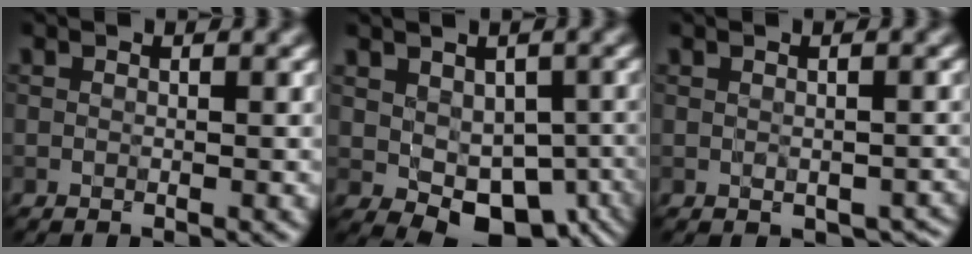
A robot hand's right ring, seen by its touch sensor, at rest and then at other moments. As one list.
[{"total": 7.2, "force": [-2.0, 4.7, 5.1], "torque": [-0.076, -0.017, -0.016]}, {"total": 2.5, "force": [-0.9, 1.8, 1.5], "torque": [-0.017, -0.015, -0.003]}]